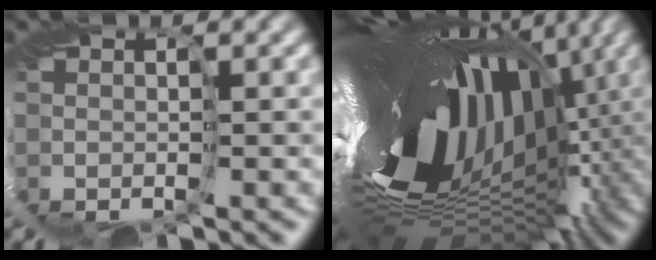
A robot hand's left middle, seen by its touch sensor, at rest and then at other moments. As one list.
[{"total": 19.0, "force": [0.7, 10.0, 16.2], "torque": [-0.293, -0.022, 0.014]}]